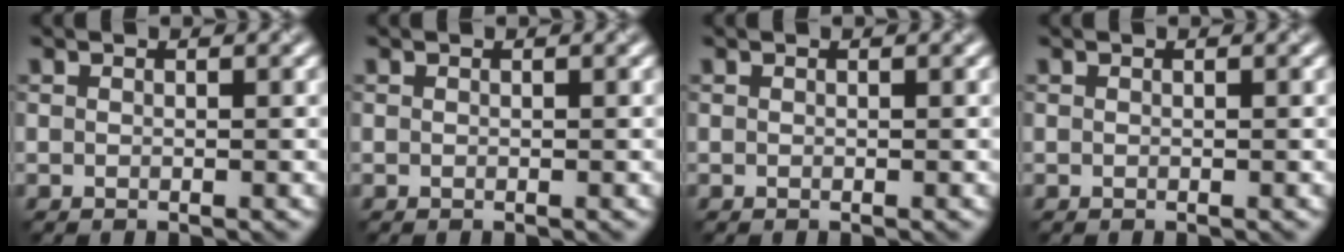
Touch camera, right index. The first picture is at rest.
{"total": 0.0}
{"total": 0.0}
{"total": 0.0}